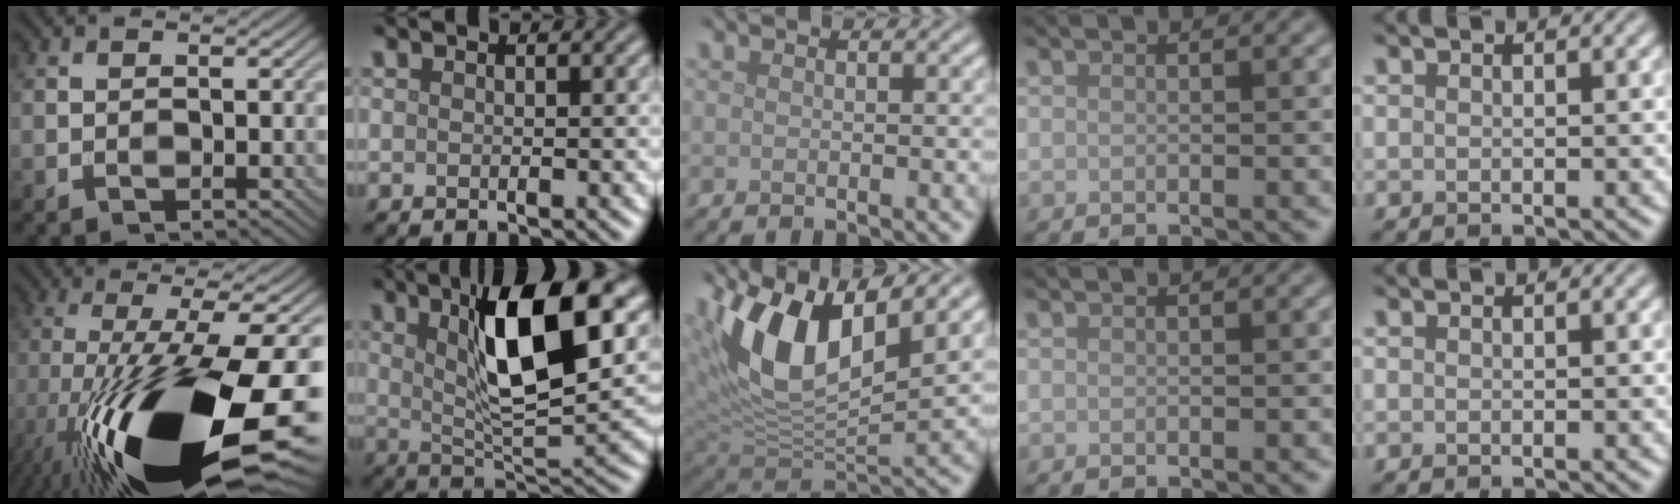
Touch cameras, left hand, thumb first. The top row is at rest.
{"thumb": {"total": 21.8, "force": [-8.9, 6.6, 18.8], "torque": [-0.338, -0.040, -0.134]}, "index": {"total": 11.0, "force": [3.8, 3.5, 9.7], "torque": [-0.157, 0.001, 0.062]}, "middle": {"total": 11.0, "force": [4.8, 4.8, 8.6], "torque": [-0.161, 0.002, 0.087]}}